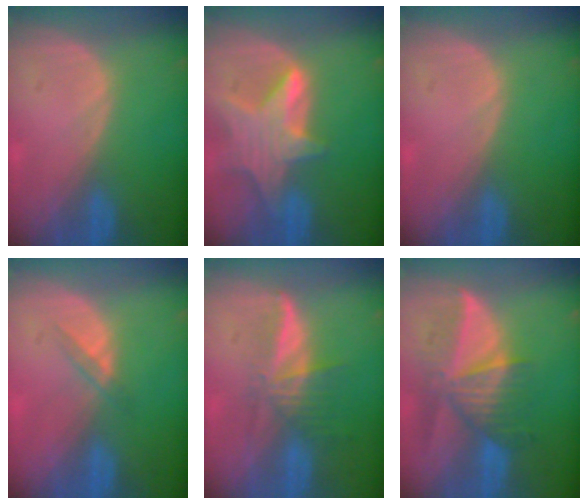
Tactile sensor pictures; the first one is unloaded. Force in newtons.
{"total": 8.0, "press": 7.2, "slide": 3.4}
{"total": 0.0}
{"total": 1.9, "press": 1.7, "slide": 1.0}
{"total": 5.8, "press": 5.2, "slide": 2.6}
{"total": 8.4, "press": 7.9, "slide": 3.0}